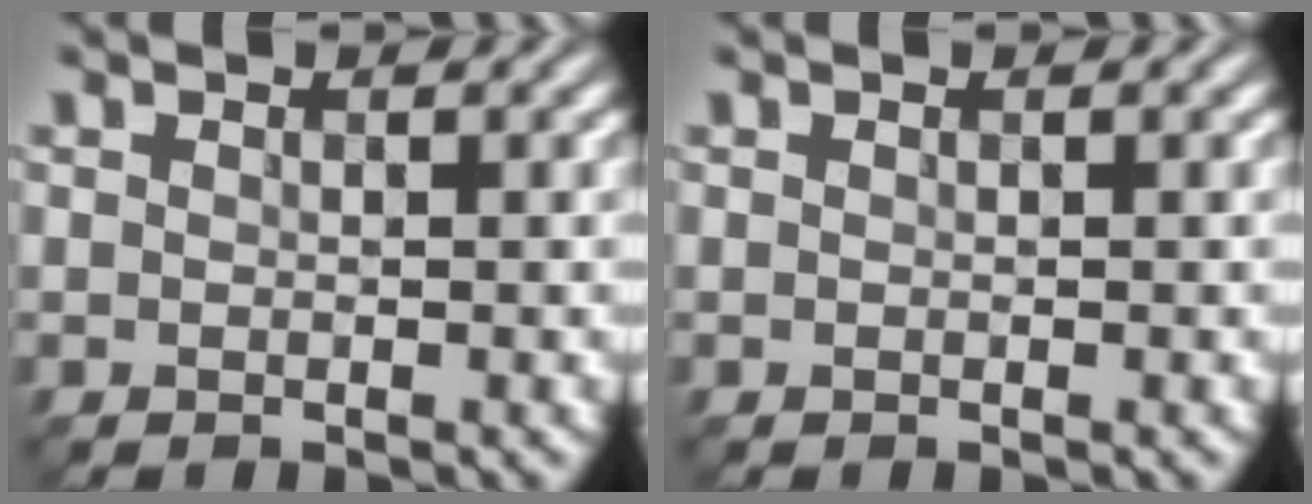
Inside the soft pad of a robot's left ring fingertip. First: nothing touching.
{"total": 0.0}